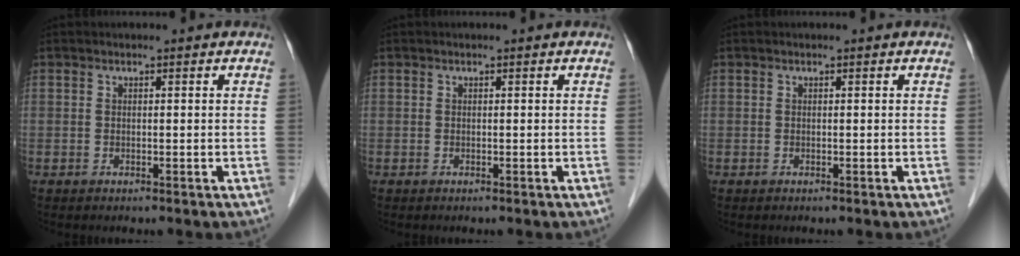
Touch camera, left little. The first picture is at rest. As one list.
[{"total": 0.0}, {"total": 0.0}]